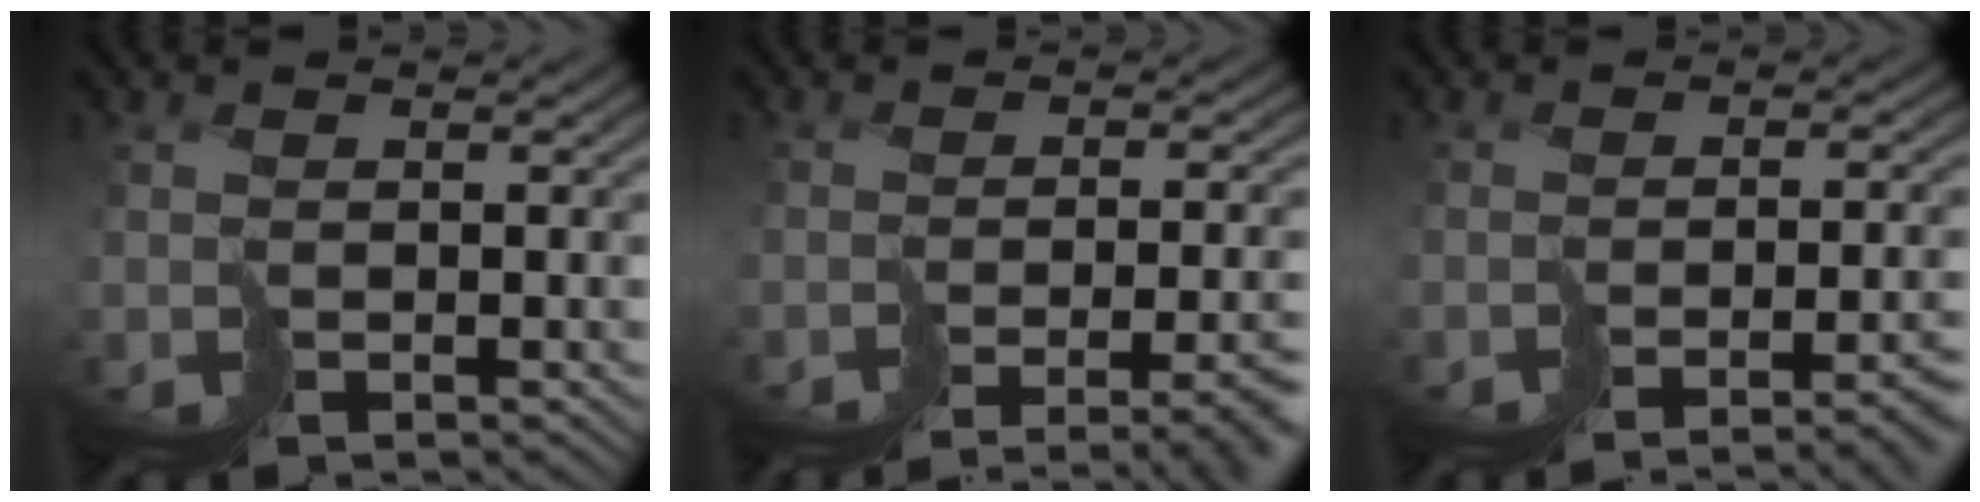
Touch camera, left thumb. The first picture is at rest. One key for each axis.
{"total": 7.1, "fx": -5.3, "fy": 1.1, "fz": 4.5, "tx": -0.044, "ty": -0.008, "tz": -0.054}
{"total": 5.3, "fx": -3.9, "fy": 0.4, "fz": 3.6, "tx": -0.031, "ty": -0.010, "tz": -0.048}